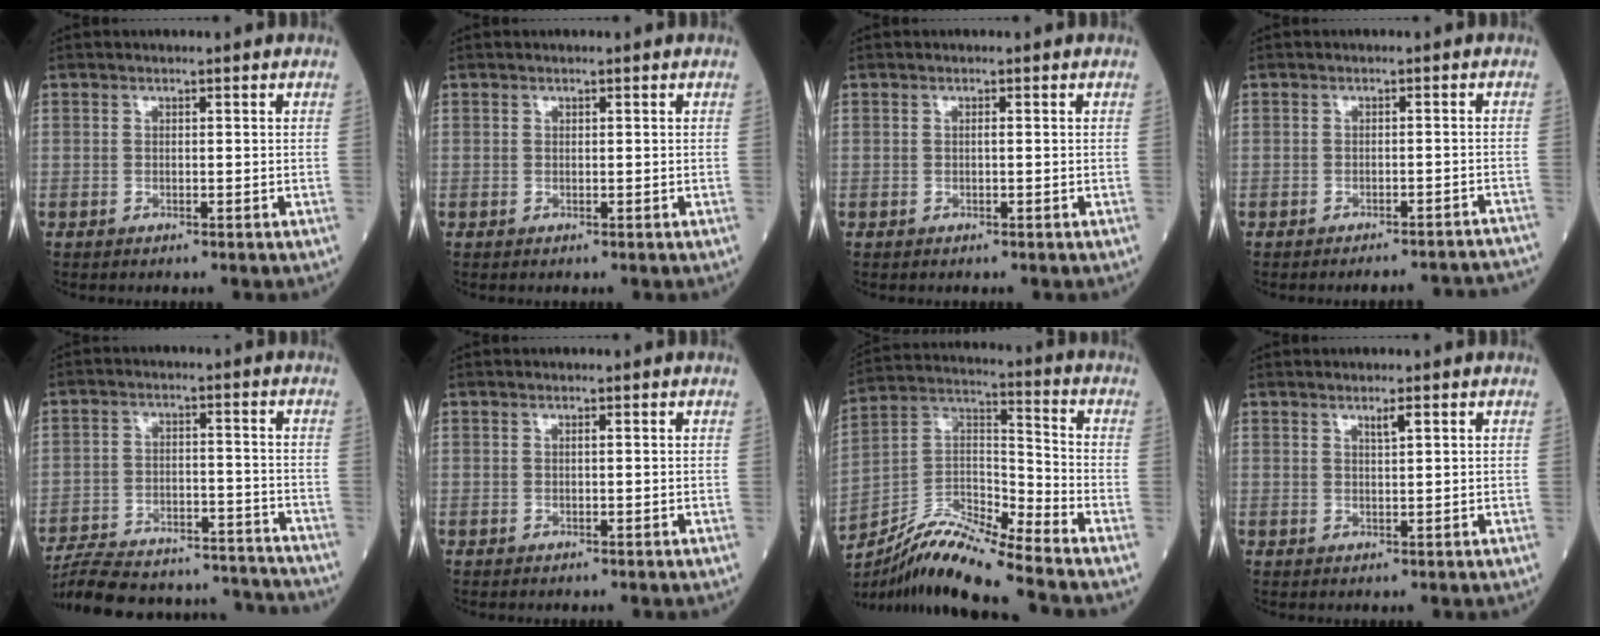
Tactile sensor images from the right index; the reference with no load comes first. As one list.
[{"total": 0.0}, {"total": 0.0}, {"total": 10.9, "force": [-10.6, 1.3, 2.0], "torque": [-0.014, 0.011, -0.109]}, {"total": 24.9, "force": [-23.3, 4.6, 7.4], "torque": [-0.137, -0.008, -0.320]}, {"total": 0.0}, {"total": 13.8, "force": [-12.1, -0.3, 6.6], "torque": [-0.135, 0.014, -0.222]}, {"total": 1.8, "force": [1.1, 0.1, 1.4], "torque": [-0.028, -0.002, 0.020]}]